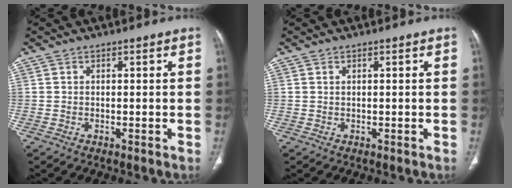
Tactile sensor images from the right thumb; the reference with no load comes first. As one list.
[{"total": 0.0}]